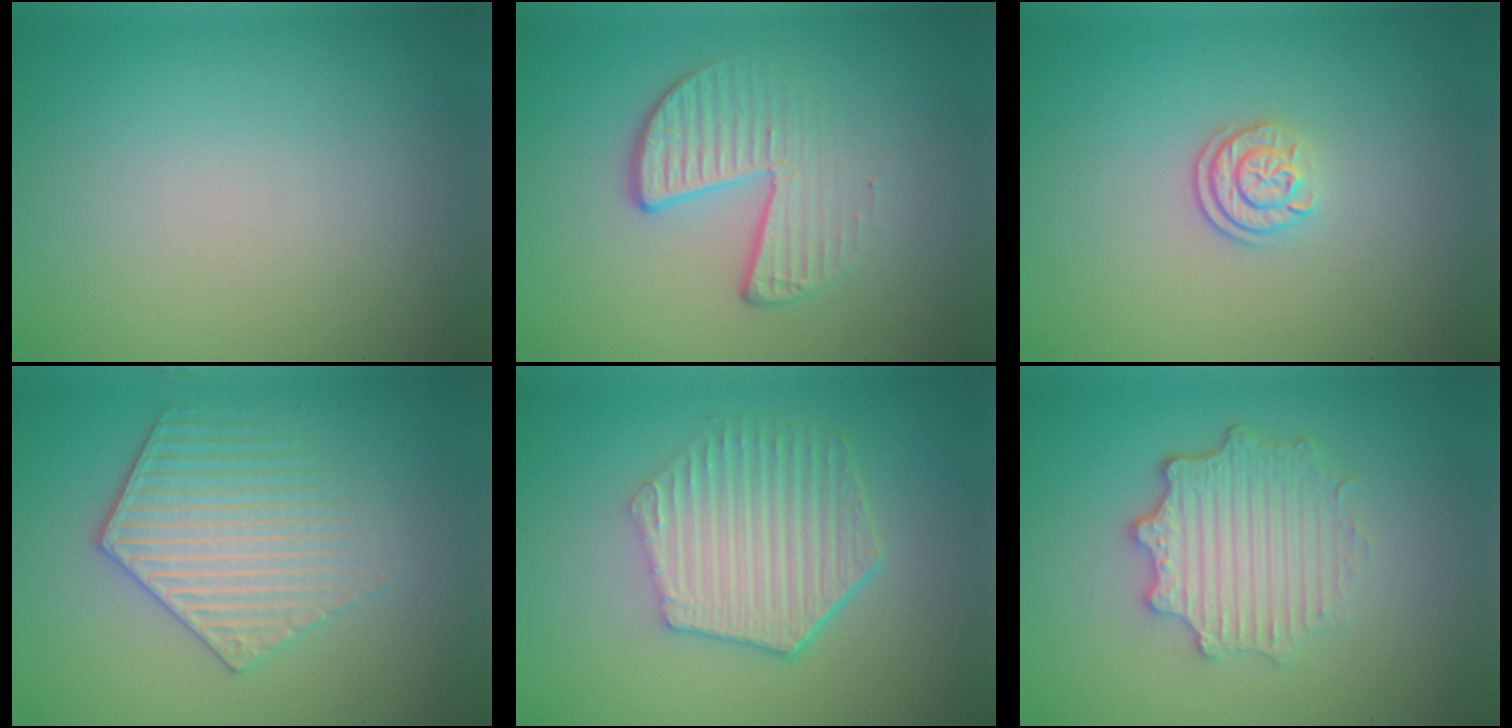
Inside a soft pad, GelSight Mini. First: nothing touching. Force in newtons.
{"total": 4.0, "press": 2.8, "slide": 2.9}
{"total": 2.1, "press": 1.7, "slide": 1.3}
{"total": 4.1, "press": 3.8, "slide": 1.4}
{"total": 6.0, "press": 4.5, "slide": 4.0}
{"total": 4.8, "press": 3.7, "slide": 3.0}